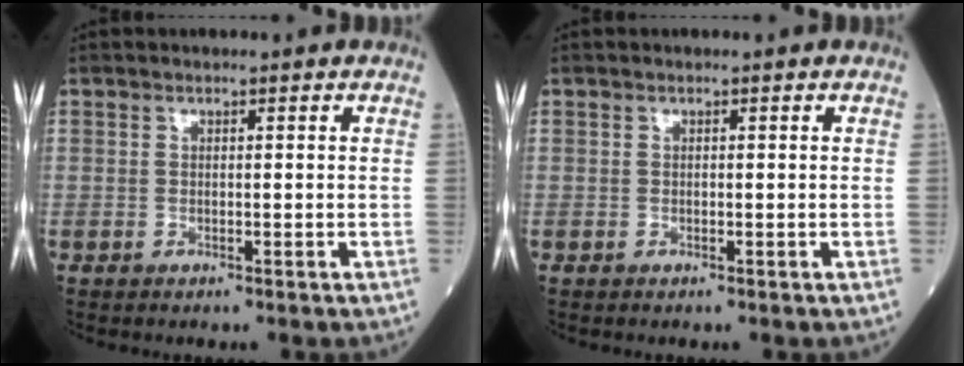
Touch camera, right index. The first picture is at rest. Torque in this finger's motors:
{"motor_torque": [0.11, -0.06, 0.05, 0.02]}